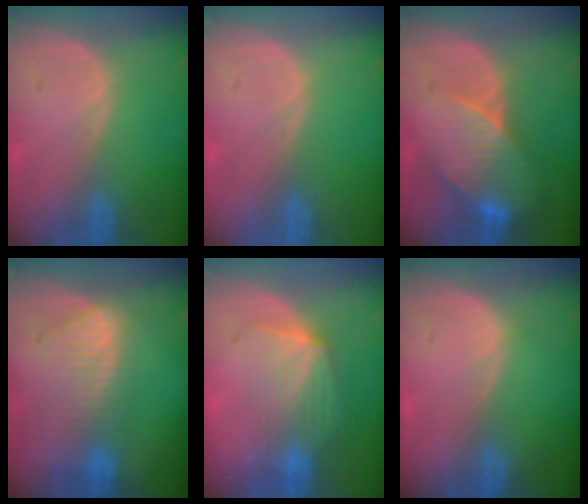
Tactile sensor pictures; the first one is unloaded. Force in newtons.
{"total": 0.0}
{"total": 8.3, "press": 7.6, "slide": 3.4}
{"total": 8.4, "press": 7.7, "slide": 3.5}
{"total": 7.3, "press": 6.9, "slide": 2.6}
{"total": 0.0}